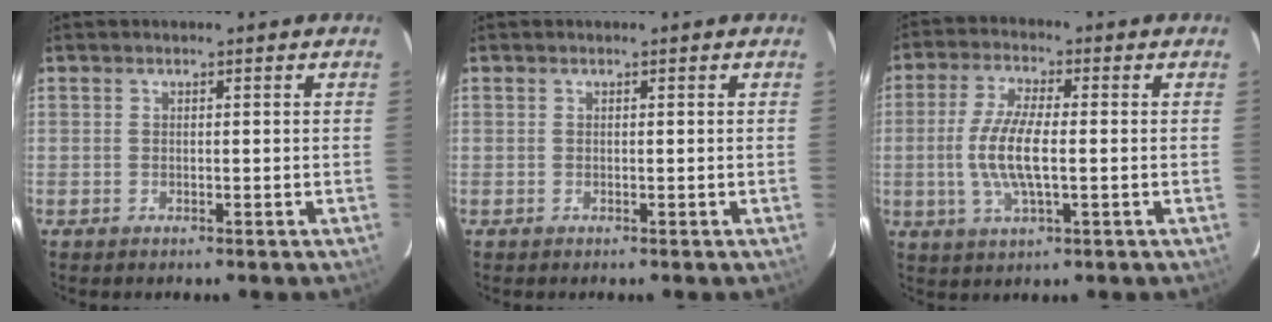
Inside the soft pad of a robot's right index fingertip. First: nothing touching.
{"total": 0.0}
{"total": 9.4, "force": [-0.9, 2.7, 8.9], "torque": [-0.181, -0.003, -0.018]}